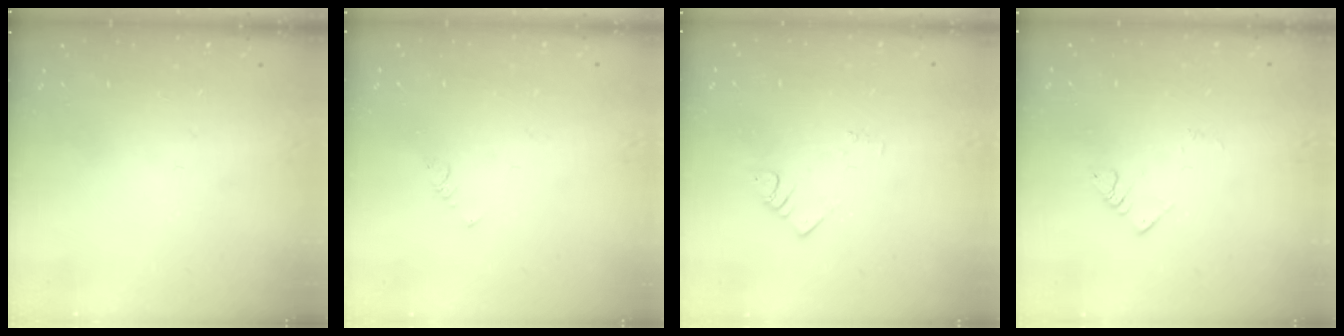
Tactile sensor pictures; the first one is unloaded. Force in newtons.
{"total": 1.0, "press": 0.9, "slide": 0.3}
{"total": 2.1, "press": 2.0, "slide": 0.4}
{"total": 2.6, "press": 2.5, "slide": 0.2}